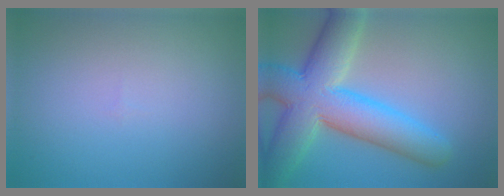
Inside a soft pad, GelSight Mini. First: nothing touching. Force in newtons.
{"total": 10.1, "press": 10.0, "slide": 0.7}